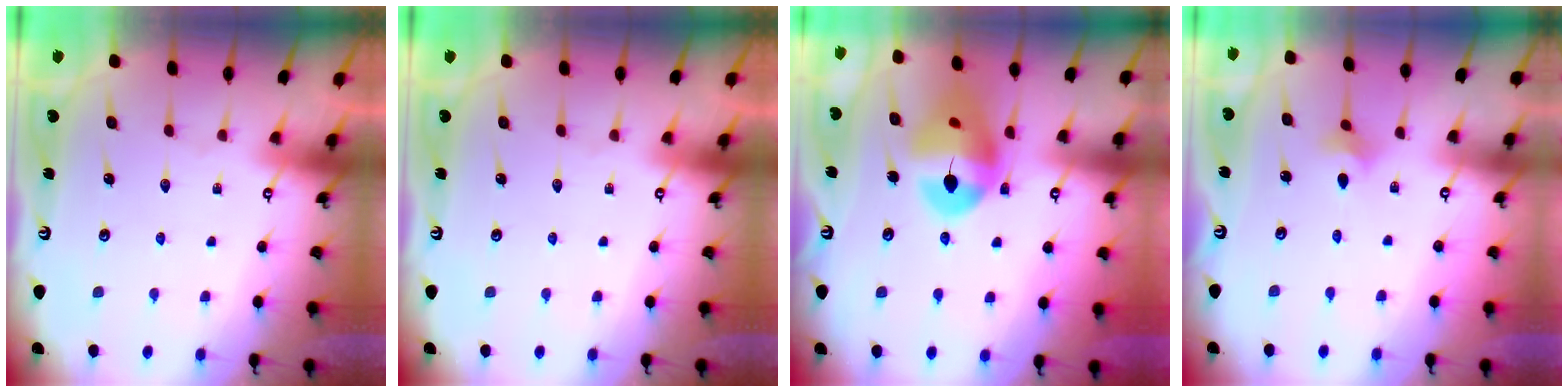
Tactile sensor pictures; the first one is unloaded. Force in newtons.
{"total": 0.0}
{"total": 15.8, "press": 15.7, "slide": 1.8}
{"total": 2.7, "press": 2.6, "slide": 0.7}